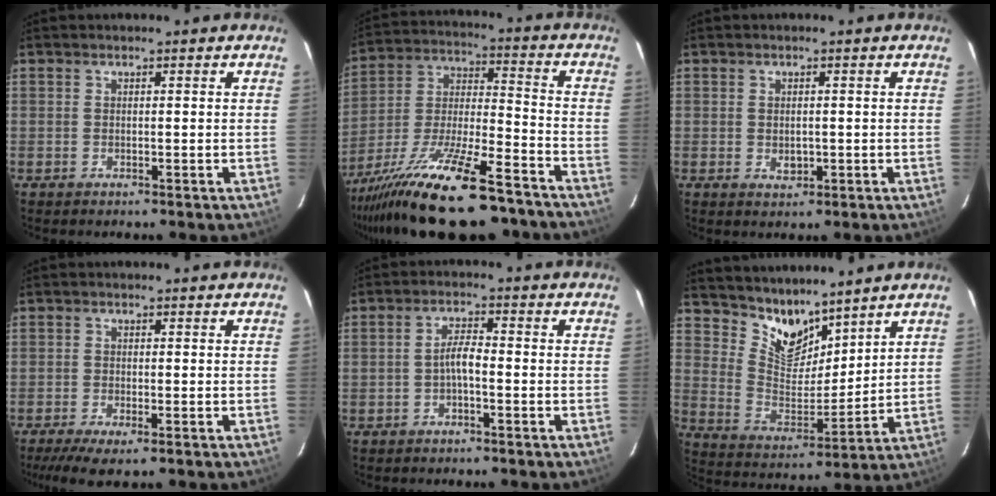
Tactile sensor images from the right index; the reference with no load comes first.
{"total": 25.3, "force": [-19.4, 5.5, 15.3], "torque": [-0.291, -0.043, -0.310]}
{"total": 2.4, "force": [-0.3, 1.8, 1.7], "torque": [-0.027, -0.001, -0.001]}
{"total": 5.5, "force": [-3.6, 1.1, 3.9], "torque": [-0.089, -0.020, -0.062]}
{"total": 2.9, "force": [-1.3, 0.7, 2.5], "torque": [-0.051, 0.009, -0.025]}
{"total": 10.0, "force": [8.7, 4.2, 2.8], "torque": [-0.054, -0.006, 0.172]}